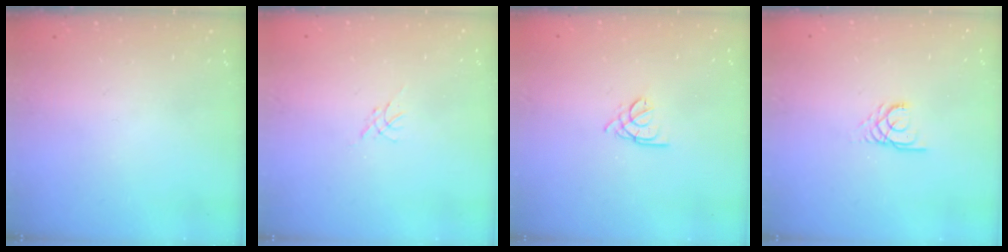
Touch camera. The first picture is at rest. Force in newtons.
{"total": 0.0}
{"total": 2.6, "press": 2.6, "slide": 0.6}
{"total": 2.9, "press": 2.9, "slide": 0.3}